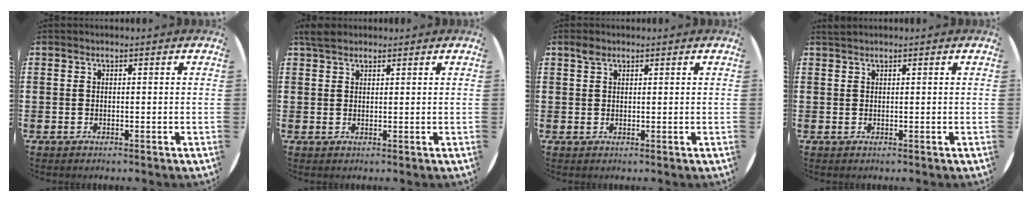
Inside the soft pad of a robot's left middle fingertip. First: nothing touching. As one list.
[{"total": 2.8, "force": [2.4, 1.2, 0.9], "torque": [-0.014, 0.006, 0.045]}, {"total": 1.5, "force": [1.1, 0.9, 0.4], "torque": [-0.001, 0.002, 0.019]}, {"total": 0.6, "force": [0.6, 0.1, 0.0], "torque": [0.000, 0.002, 0.011]}]